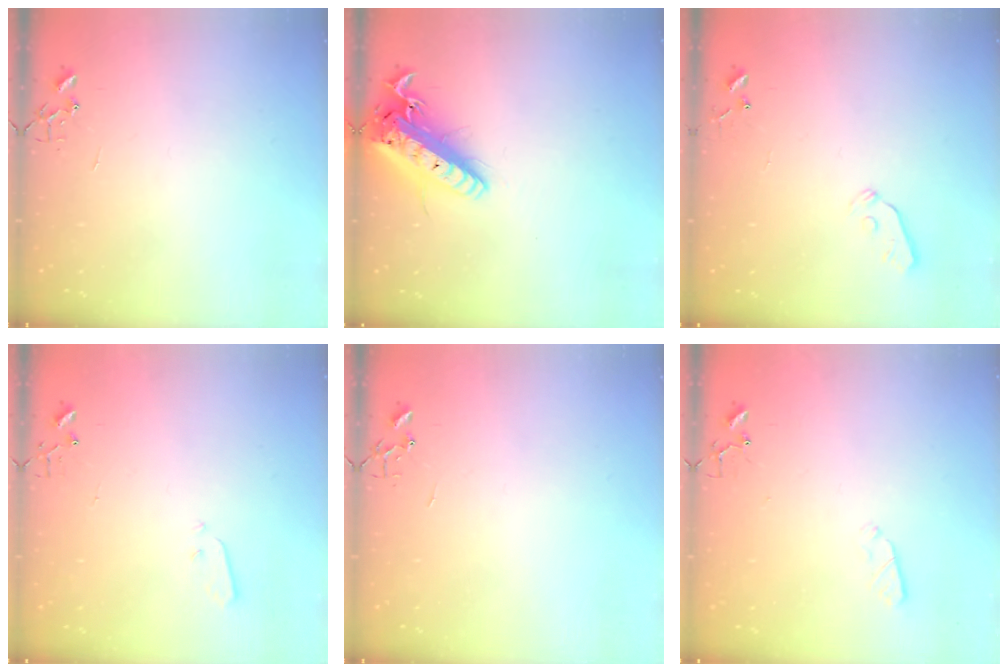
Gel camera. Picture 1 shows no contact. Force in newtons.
{"total": 19.8, "press": 19.4, "slide": 4.0}
{"total": 3.7, "press": 3.6, "slide": 0.7}
{"total": 3.2, "press": 3.2, "slide": 0.1}
{"total": 0.0}
{"total": 2.9, "press": 2.8, "slide": 0.5}